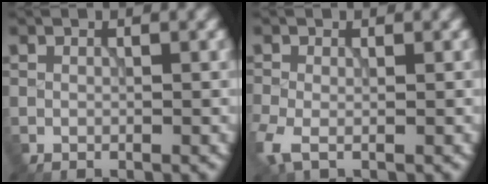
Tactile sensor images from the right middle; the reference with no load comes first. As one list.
[{"total": 2.3, "force": [-1.0, 1.2, 1.7], "torque": [-0.048, -0.009, -0.023]}]